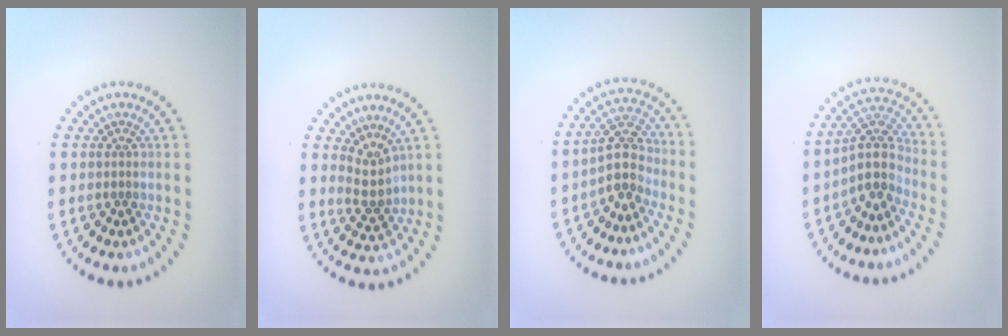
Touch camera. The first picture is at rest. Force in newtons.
{"total": 2.4, "press": 1.9, "slide": 1.6}
{"total": 3.6, "press": 3.3, "slide": 1.5}
{"total": 4.1, "press": 3.1, "slide": 2.6}